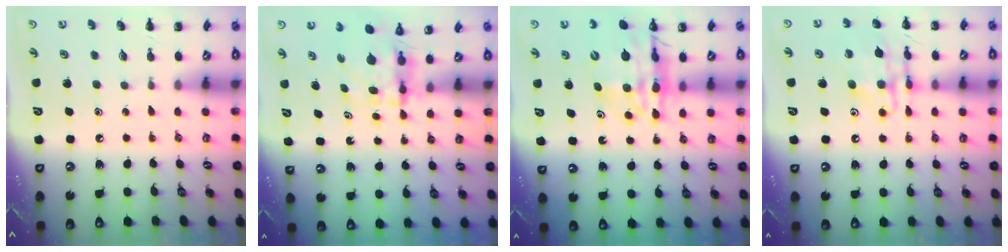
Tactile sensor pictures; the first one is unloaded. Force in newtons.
{"total": 3.9, "press": 3.8, "slide": 0.3}
{"total": 16.7, "press": 16.2, "slide": 4.2}
{"total": 13.9, "press": 13.7, "slide": 2.5}